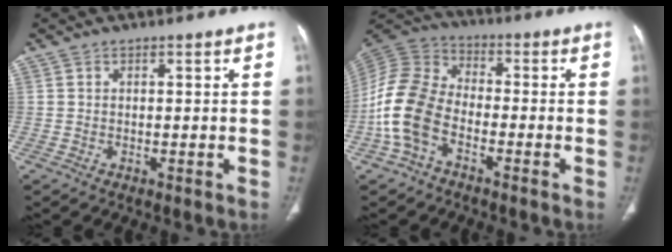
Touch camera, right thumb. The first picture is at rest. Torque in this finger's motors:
{"motor_torque": [0.83, 0.72, 1.85, -0.92, 0.58]}